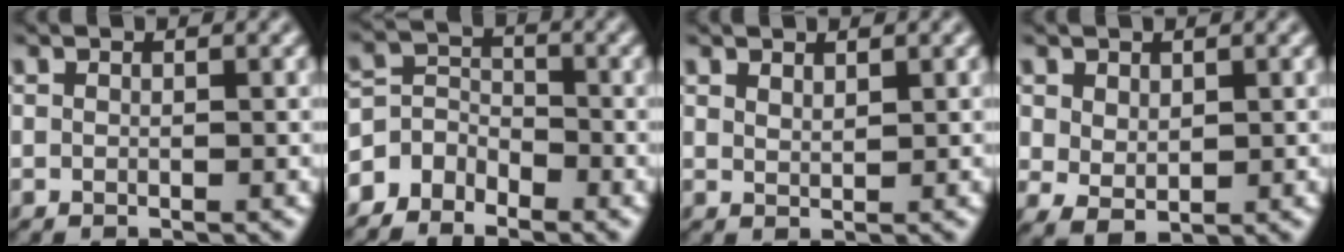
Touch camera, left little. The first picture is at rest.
{"total": 4.0, "force": [-3.0, 2.5, 0.6], "torque": [0.005, 0.006, -0.065]}
{"total": 1.0, "force": [0.9, 0.2, 0.4], "torque": [-0.015, -0.001, 0.021]}
{"total": 2.0, "force": [0.6, 1.3, 1.3], "torque": [-0.032, -0.003, 0.017]}